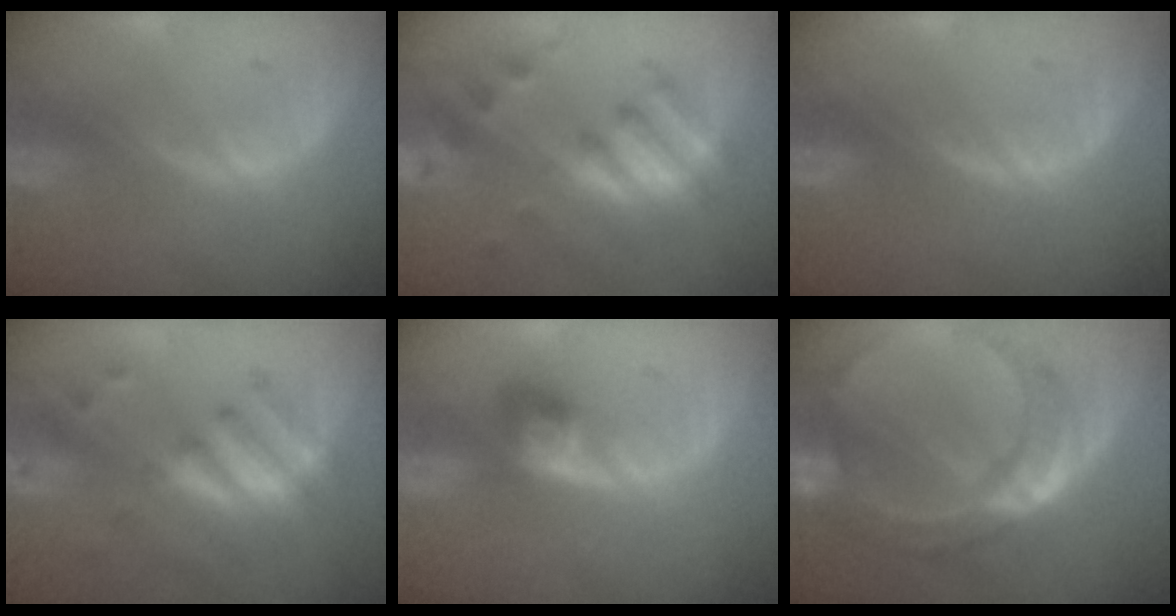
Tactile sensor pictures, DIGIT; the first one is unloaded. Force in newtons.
{"total": 8.1, "press": 7.7, "slide": 2.7}
{"total": 0.0}
{"total": 7.8, "press": 6.9, "slide": 3.6}
{"total": 3.3, "press": 3.3, "slide": 0.3}
{"total": 11.0, "press": 11.0, "slide": 1.1}